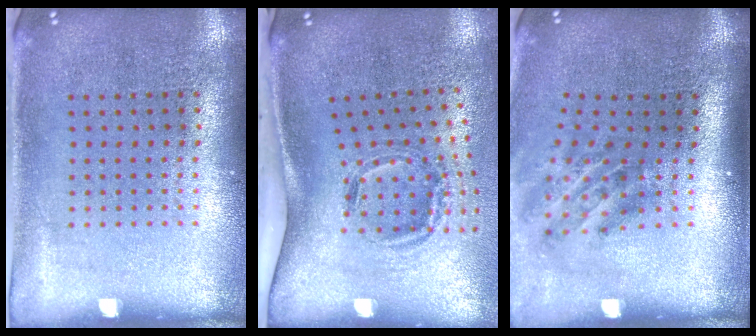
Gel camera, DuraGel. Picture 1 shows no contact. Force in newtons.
{"total": 1.9, "press": 1.2, "slide": 1.4}
{"total": 1.9, "press": 1.2, "slide": 1.5}